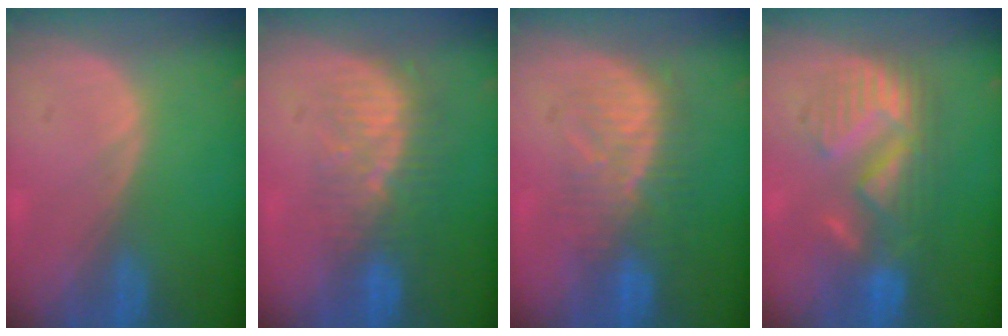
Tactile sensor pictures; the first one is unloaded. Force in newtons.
{"total": 8.5, "press": 7.6, "slide": 3.7}
{"total": 8.3, "press": 8.1, "slide": 1.7}
{"total": 8.7, "press": 8.7, "slide": 0.6}